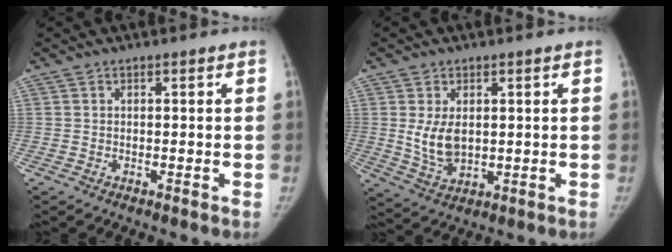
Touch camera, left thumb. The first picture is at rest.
{"total": 6.8, "force": [1.0, 4.2, 5.2], "torque": [-0.088, -0.014, 0.031]}